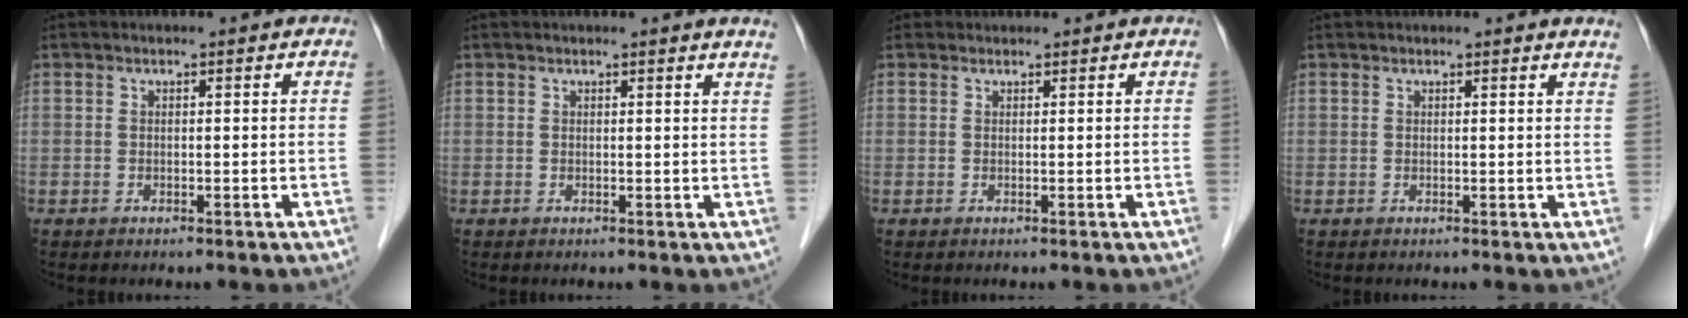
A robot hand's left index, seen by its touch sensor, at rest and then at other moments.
{"total": 1.8, "force": [1.6, -0.4, 0.6], "torque": [-0.021, -0.011, 0.013]}
{"total": 0.5, "force": [0.3, 0.4, -0.1], "torque": [0.003, 0.008, 0.010]}
{"total": 1.8, "force": [1.7, -0.4, 0.6], "torque": [-0.020, -0.010, 0.012]}